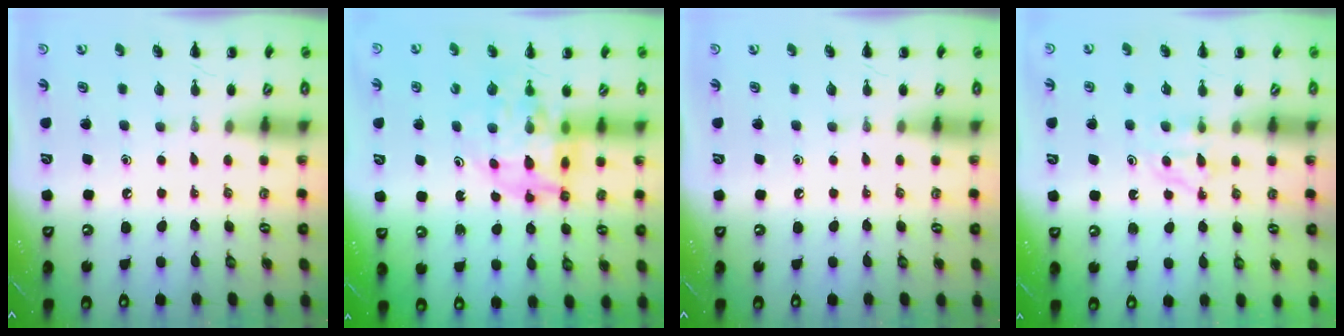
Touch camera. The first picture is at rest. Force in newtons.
{"total": 12.0, "press": 11.3, "slide": 3.9}
{"total": 0.0}
{"total": 5.1, "press": 5.0, "slide": 1.0}